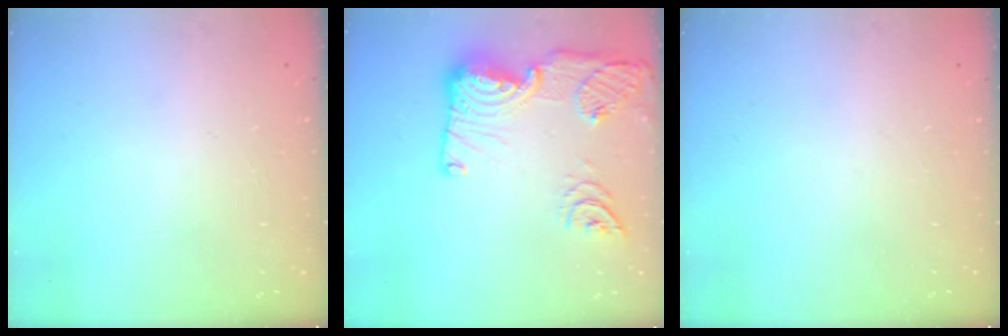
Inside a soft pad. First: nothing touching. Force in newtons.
{"total": 19.0, "press": 19.0, "slide": 1.5}
{"total": 0.0}